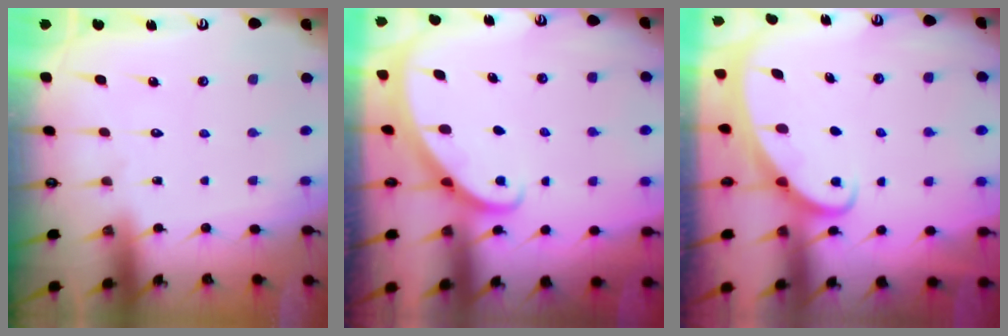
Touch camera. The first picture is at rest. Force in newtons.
{"total": 1.7, "press": 1.7, "slide": 0.1}
{"total": 2.0, "press": 2.0, "slide": 0.2}